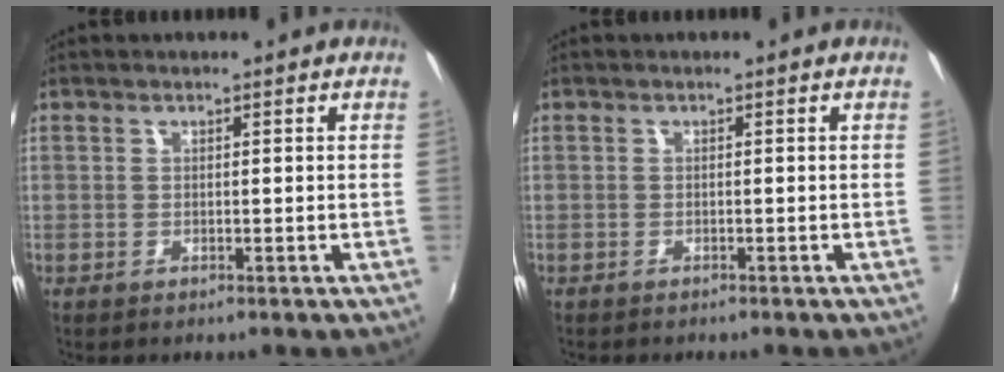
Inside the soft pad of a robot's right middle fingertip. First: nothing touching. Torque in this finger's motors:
{"motor_torque": [0.59, -0.73, 0.00, 0.02]}